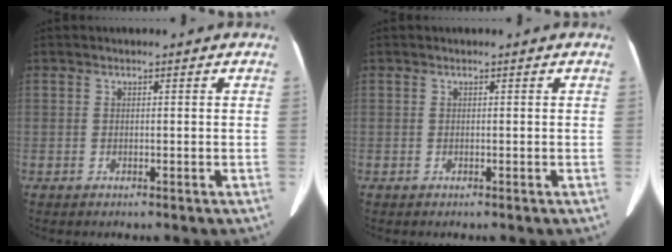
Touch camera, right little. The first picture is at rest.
{"total": 0.0}